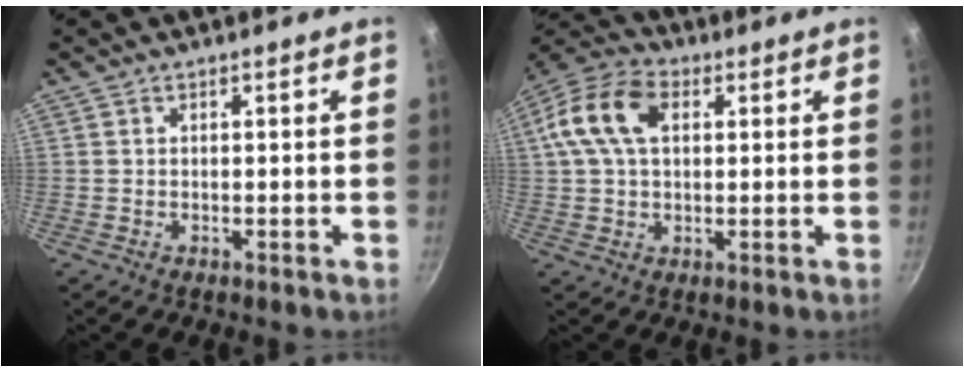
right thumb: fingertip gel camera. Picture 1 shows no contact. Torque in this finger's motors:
{"motor_torque": [-0.59, 0.89, 0.05, 0.04, 0.09]}